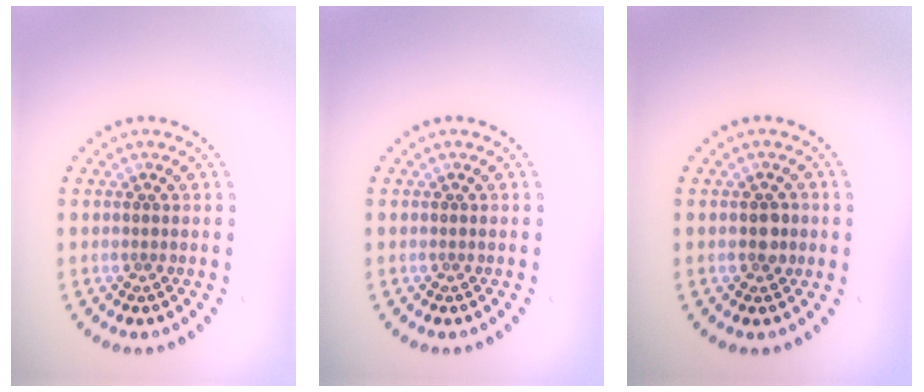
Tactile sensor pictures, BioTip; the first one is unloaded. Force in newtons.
{"total": 0.0}
{"total": 1.6, "press": 1.6, "slide": 0.2}